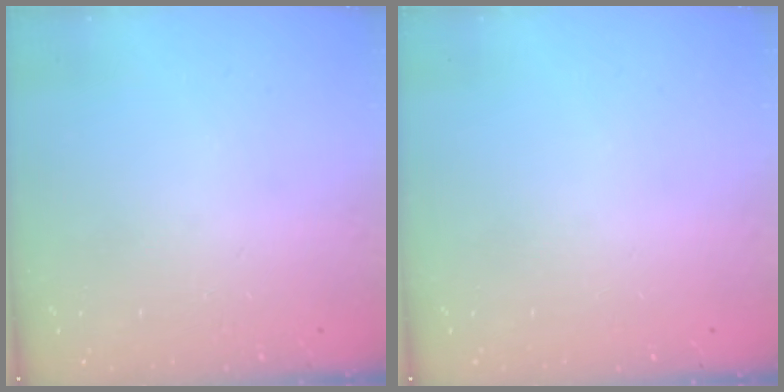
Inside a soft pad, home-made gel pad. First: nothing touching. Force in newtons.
{"total": 0.0}